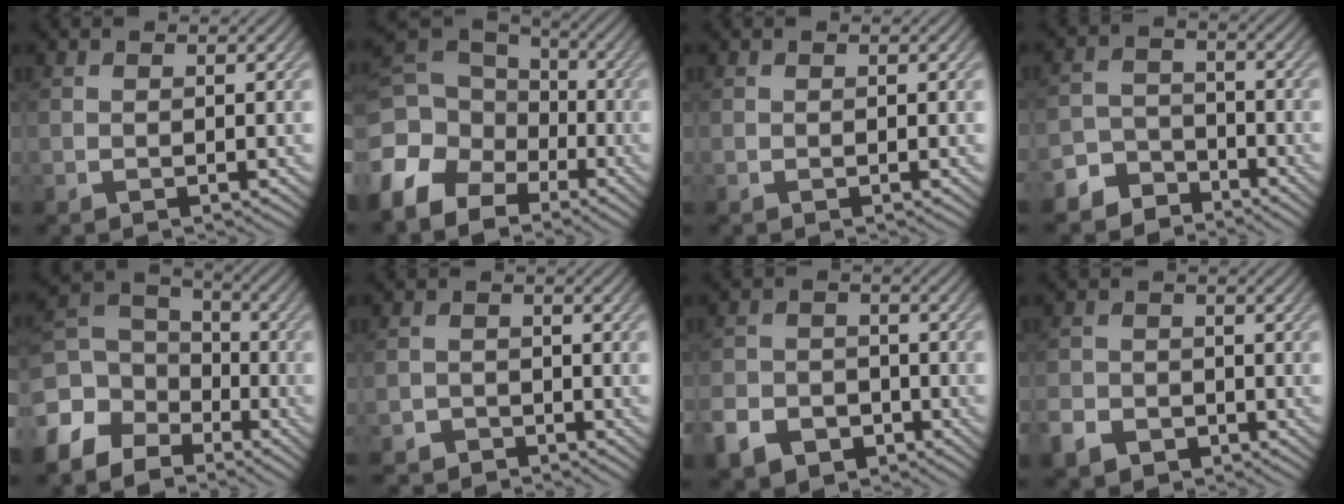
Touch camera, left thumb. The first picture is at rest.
{"total": 13.1, "force": [-5.5, 9.6, 7.0], "torque": [-0.191, -0.040, -0.096]}
{"total": 0.0}
{"total": 5.6, "force": [-4.7, 2.9, 0.7], "torque": [-0.016, -0.005, -0.097]}
{"total": 9.5, "force": [-5.0, 6.7, 4.4], "torque": [-0.129, -0.022, -0.102]}
{"total": 2.6, "force": [-2.4, 1.1, 0.0], "torque": [0.004, 0.003, -0.050]}
{"total": 6.1, "force": [-3.9, 4.1, 2.2], "torque": [-0.057, -0.010, -0.078]}
{"total": 3.9, "force": [-2.5, 2.6, 1.3], "torque": [-0.035, -0.006, -0.053]}